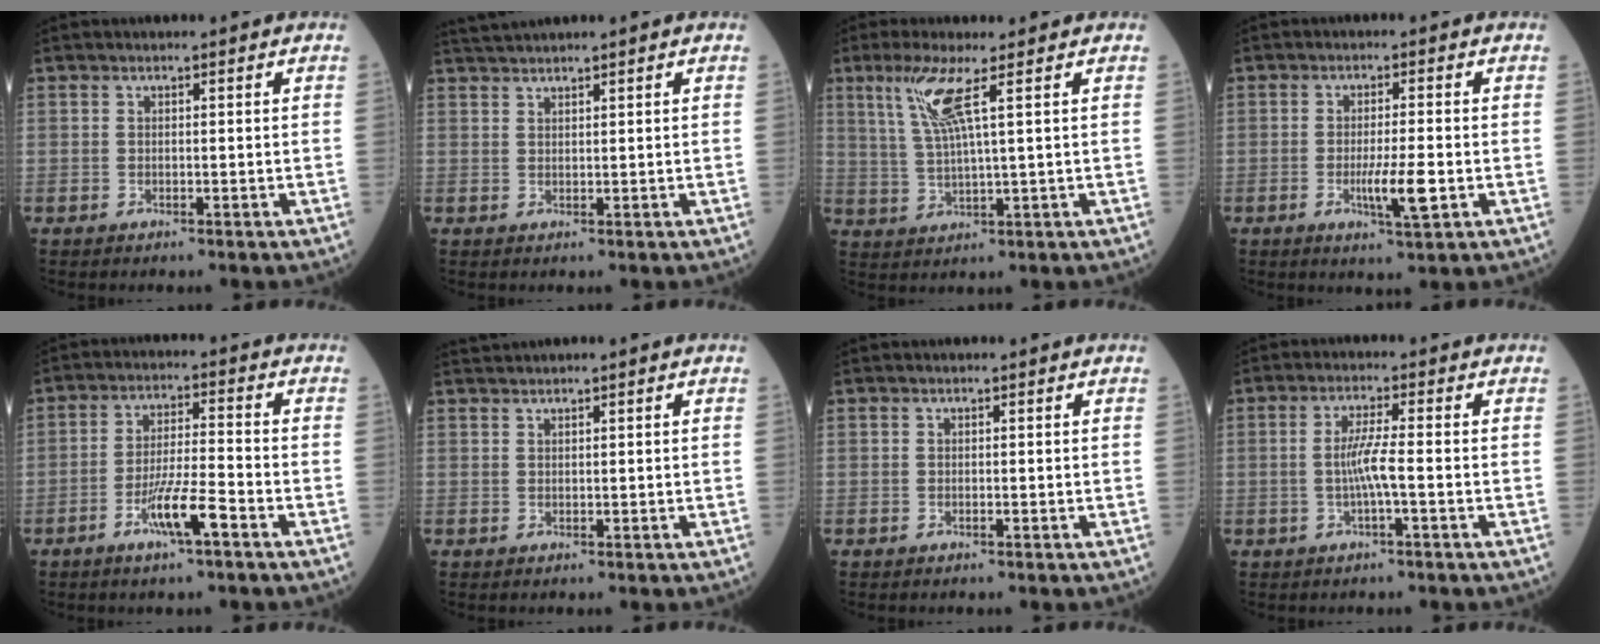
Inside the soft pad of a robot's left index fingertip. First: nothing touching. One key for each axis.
{"total": 2.2, "fx": 2.0, "fy": -0.6, "fz": 0.4, "tx": -0.012, "ty": 0.015, "tz": 0.048}
{"total": 6.3, "fx": 2.8, "fy": -0.4, "fz": 5.6, "tx": -0.122, "ty": -0.002, "tz": 0.061}
{"total": 5.3, "fx": -1.5, "fy": 0.2, "fz": 5.1, "tx": -0.097, "ty": -0.011, "tz": -0.025}
{"total": 7.1, "fx": -3.9, "fy": 0.4, "fz": 5.9, "tx": -0.117, "ty": -0.005, "tz": -0.073}
{"total": 0.9, "fx": 0.8, "fy": -0.2, "fz": 0.3, "tx": -0.008, "ty": 0.017, "tz": 0.022}
{"total": 0.0}
{"total": 4.1, "fx": -0.8, "fy": -0.3, "fz": 4.0, "tx": -0.082, "ty": 0.001, "tz": -0.017}